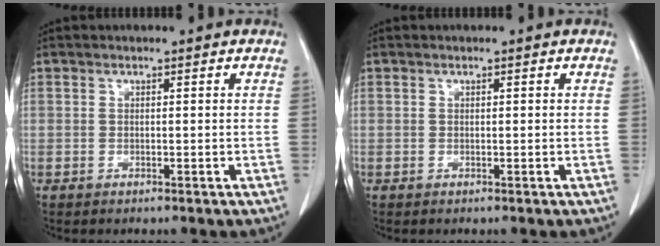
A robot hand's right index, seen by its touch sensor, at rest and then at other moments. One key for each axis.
{"total": 0.0}